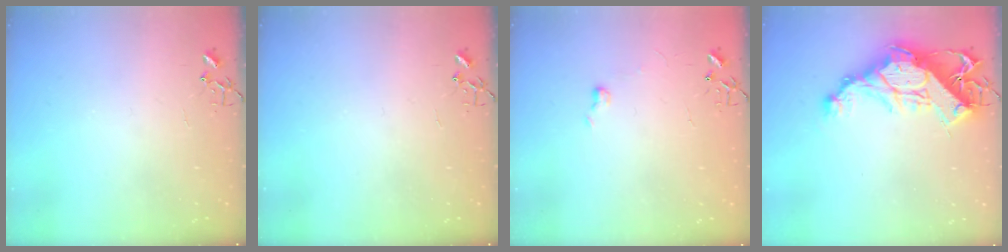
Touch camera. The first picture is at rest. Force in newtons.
{"total": 0.0}
{"total": 4.7, "press": 4.7, "slide": 0.6}
{"total": 17.8, "press": 17.8, "slide": 1.8}